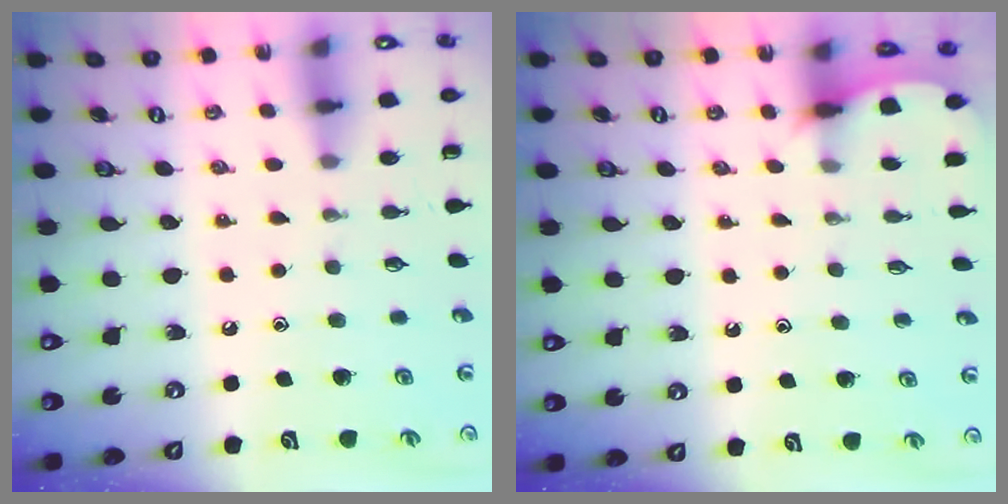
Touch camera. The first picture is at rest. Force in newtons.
{"total": 3.6, "press": 3.6, "slide": 0.3}